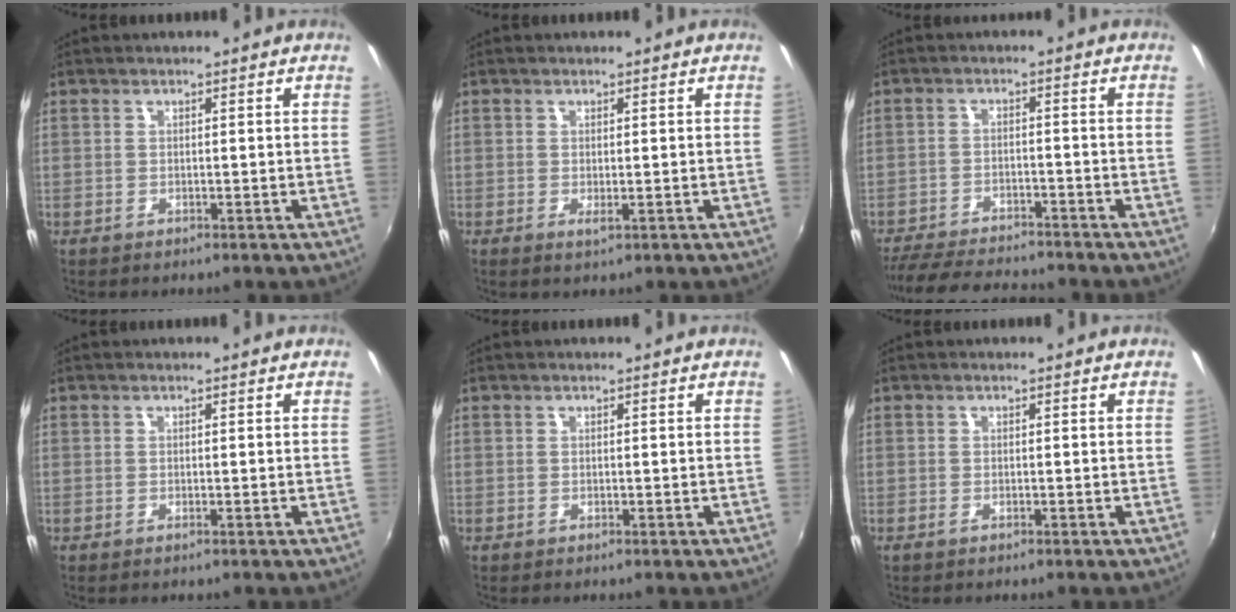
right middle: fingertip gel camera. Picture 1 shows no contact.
{"total": 1.1, "force": [-0.1, 0.2, 1.1], "torque": [-0.019, -0.003, -0.003]}
{"total": 13.1, "force": [-11.9, 2.4, 5.0], "torque": [-0.122, -0.018, -0.190]}
{"total": 0.0}
{"total": 0.0}
{"total": 0.7, "force": [-0.5, 0.0, 0.5], "torque": [-0.011, -0.002, -0.011]}